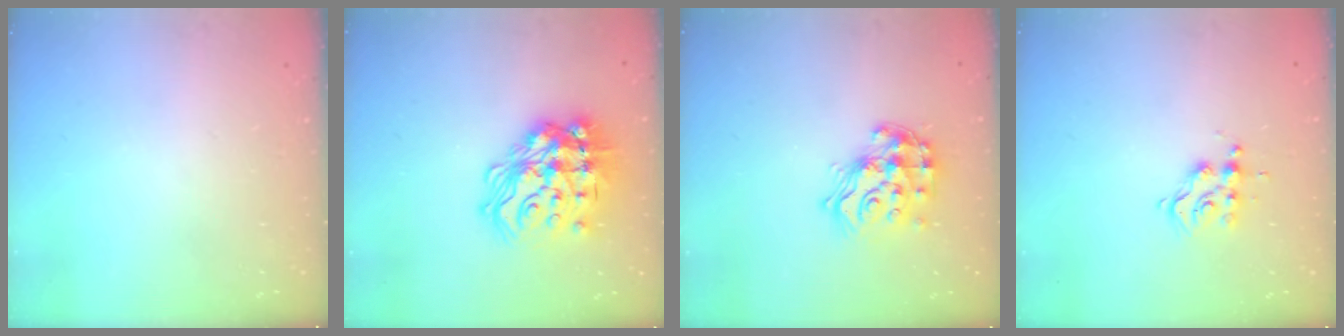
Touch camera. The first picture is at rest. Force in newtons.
{"total": 22.3, "press": 22.2, "slide": 1.4}
{"total": 15.8, "press": 15.7, "slide": 1.3}
{"total": 6.9, "press": 6.9, "slide": 0.7}